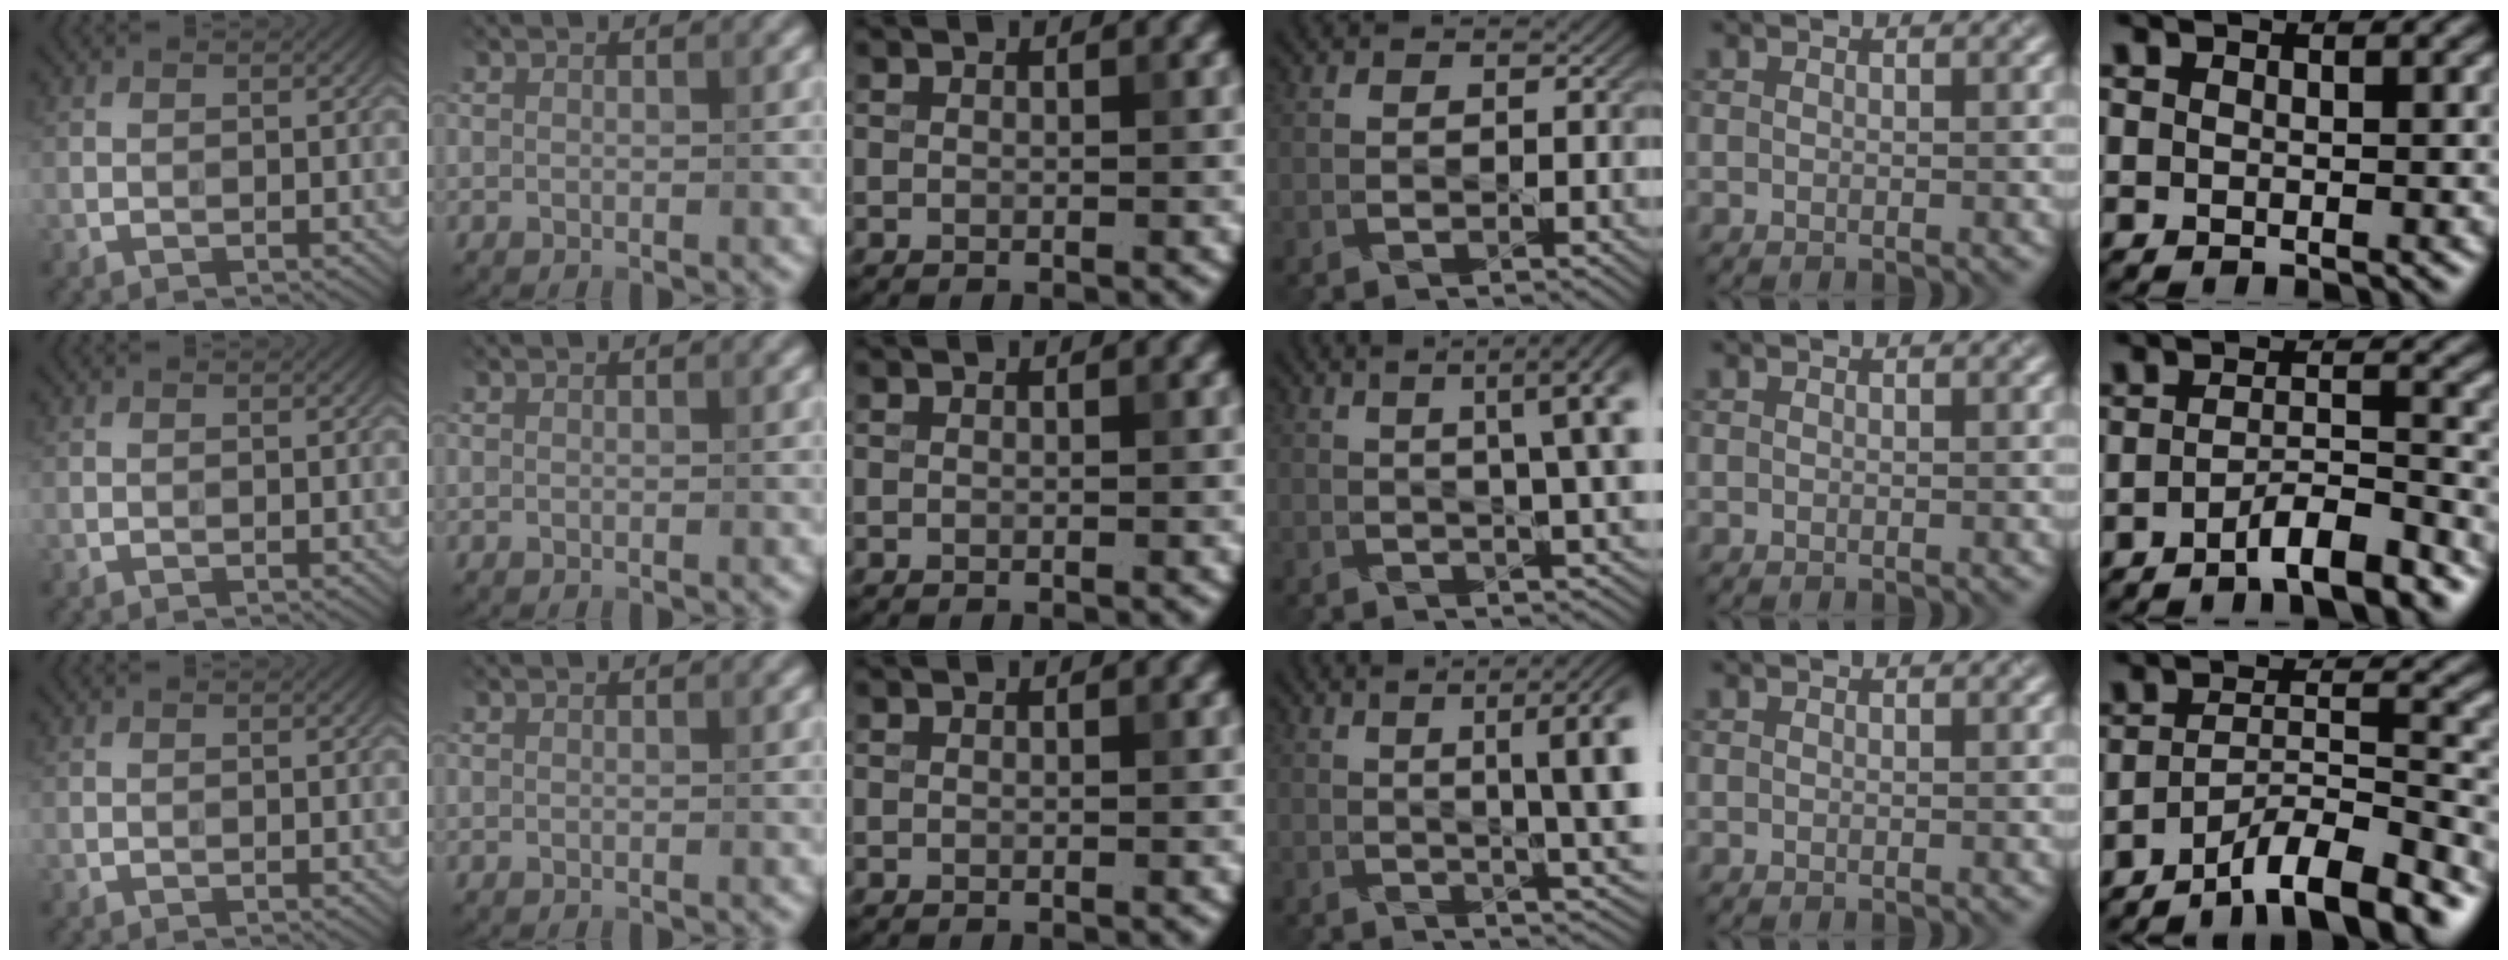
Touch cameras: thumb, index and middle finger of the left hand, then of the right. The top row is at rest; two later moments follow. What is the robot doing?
{"motion": "pour", "object": "measuring cup"}